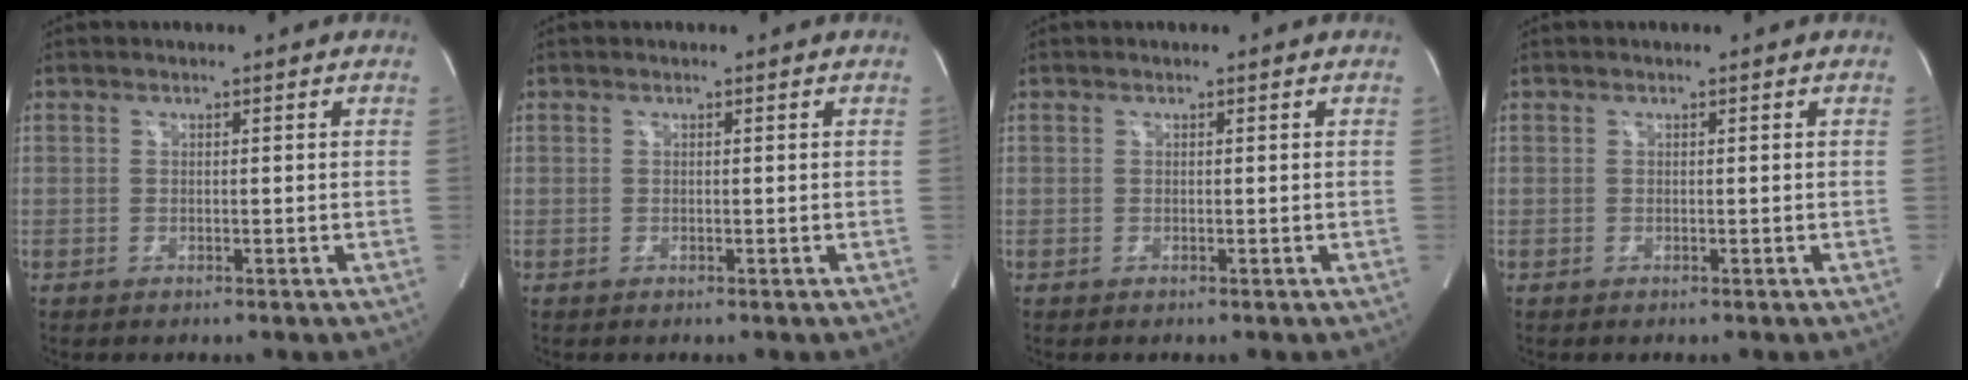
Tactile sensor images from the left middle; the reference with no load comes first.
{"total": 0.0}
{"total": 0.0}
{"total": 0.0}